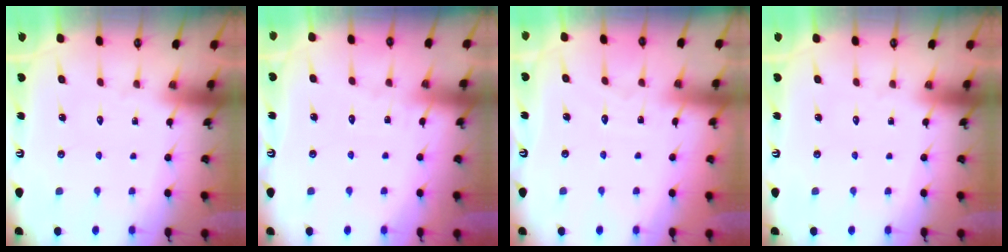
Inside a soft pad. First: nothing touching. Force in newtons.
{"total": 2.9, "press": 2.8, "slide": 0.3}
{"total": 2.7, "press": 2.7, "slide": 0.4}
{"total": 0.0}